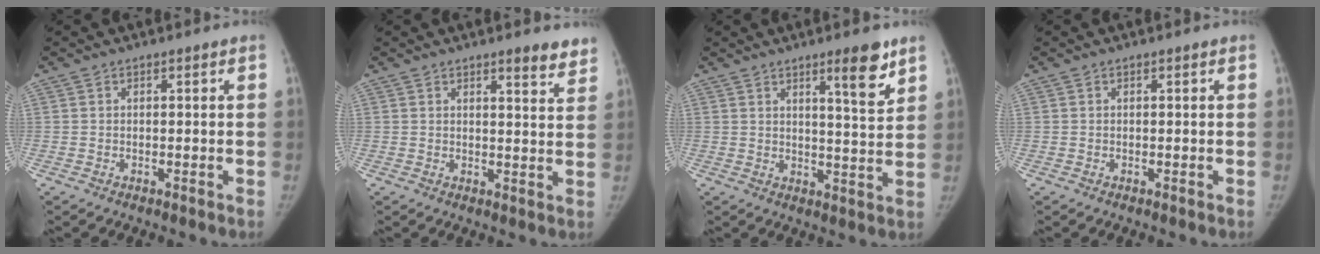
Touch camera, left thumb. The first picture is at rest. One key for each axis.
{"total": 4.8, "fx": 3.9, "fy": 1.1, "fz": 2.7, "tx": -0.017, "ty": -0.024, "tz": 0.044}
{"total": 7.6, "fx": 4.9, "fy": 1.1, "fz": 5.7, "tx": -0.073, "ty": -0.037, "tz": 0.071}
{"total": 0.0}